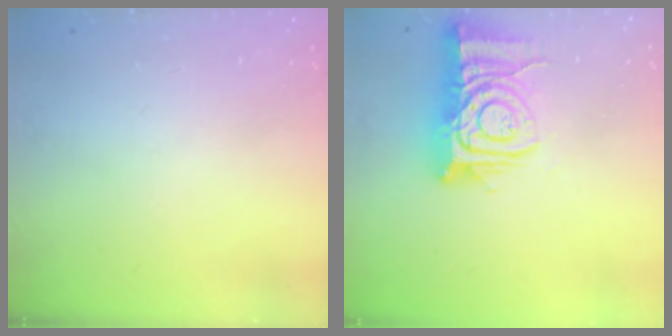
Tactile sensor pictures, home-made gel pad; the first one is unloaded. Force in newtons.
{"total": 12.8, "press": 12.8, "slide": 1.4}